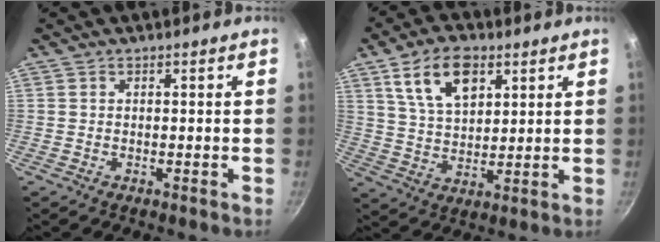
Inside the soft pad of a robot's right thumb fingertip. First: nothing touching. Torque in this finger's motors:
{"motor_torque": [-0.09, 0.34, 0.75, 0.96, 0.25]}